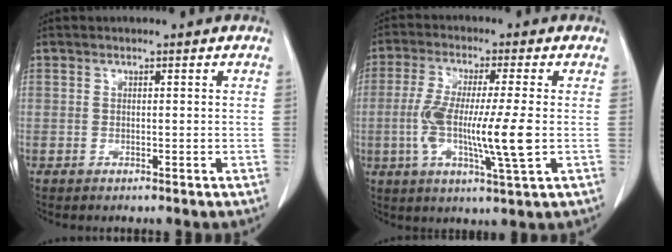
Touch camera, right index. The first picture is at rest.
{"total": 11.5, "force": [-1.3, 0.5, 11.4], "torque": [-0.216, -0.012, -0.026]}